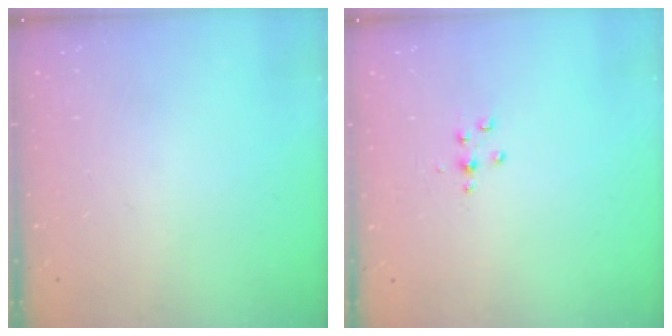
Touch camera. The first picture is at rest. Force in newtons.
{"total": 3.4, "press": 3.4, "slide": 0.4}